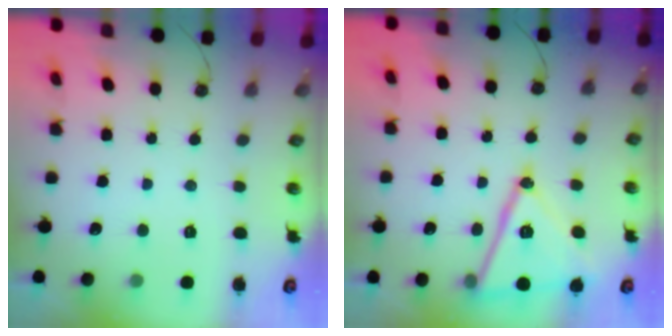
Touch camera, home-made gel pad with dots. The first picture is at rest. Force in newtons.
{"total": 17.5, "press": 17.1, "slide": 3.3}